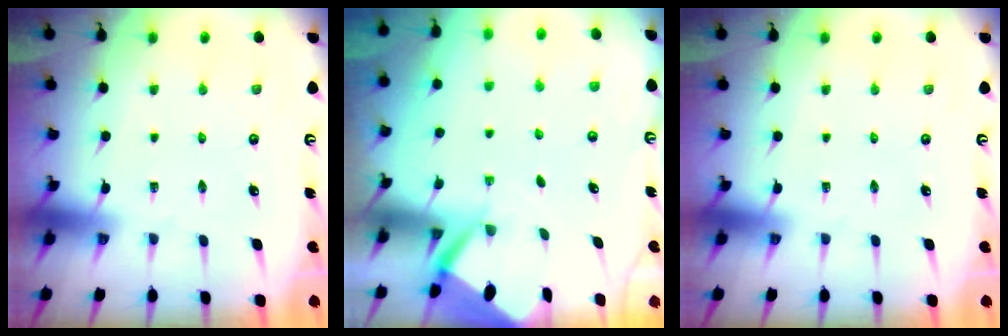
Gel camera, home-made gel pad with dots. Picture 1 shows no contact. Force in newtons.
{"total": 2.9, "press": 2.9, "slide": 0.3}
{"total": 0.0}